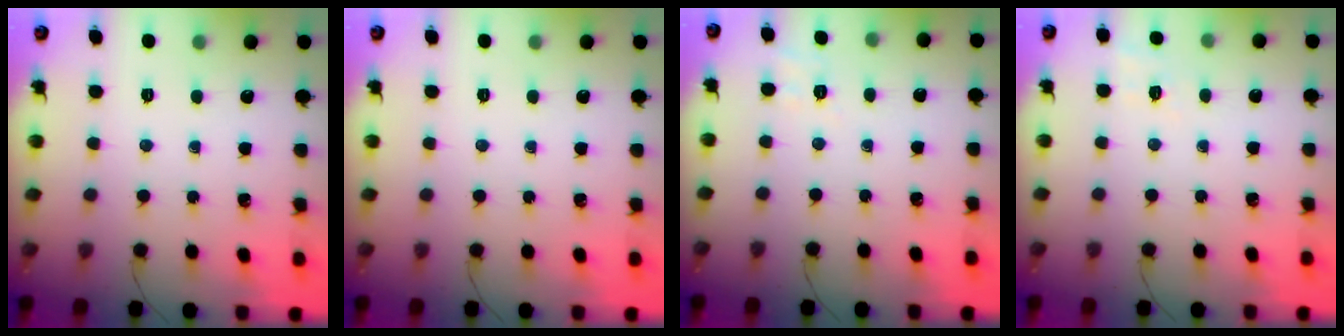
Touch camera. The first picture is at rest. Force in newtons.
{"total": 0.0}
{"total": 2.9, "press": 2.3, "slide": 1.9}
{"total": 7.7, "press": 7.5, "slide": 1.9}